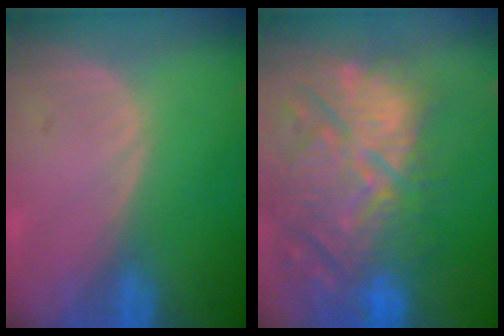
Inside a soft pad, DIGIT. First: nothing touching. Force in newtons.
{"total": 14.0, "press": 12.5, "slide": 6.4}